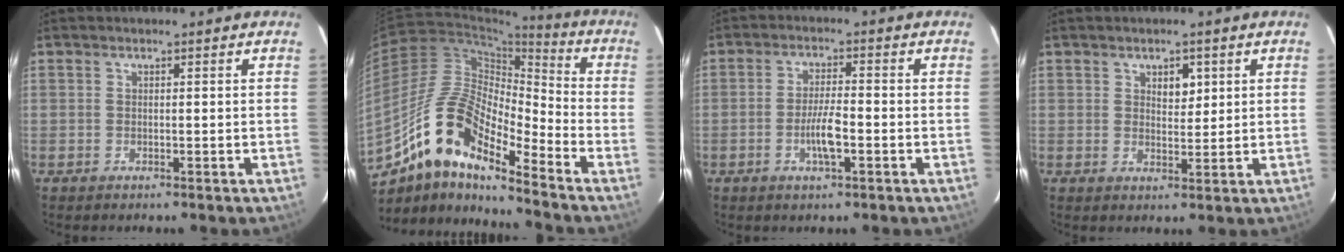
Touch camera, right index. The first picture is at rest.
{"total": 14.0, "force": [-9.3, 3.9, 9.7], "torque": [-0.187, 0.030, -0.164]}
{"total": 7.0, "force": [-2.4, 1.1, 6.5], "torque": [-0.125, 0.001, -0.043]}
{"total": 3.1, "force": [1.5, 1.7, 2.2], "torque": [-0.031, 0.000, 0.024]}